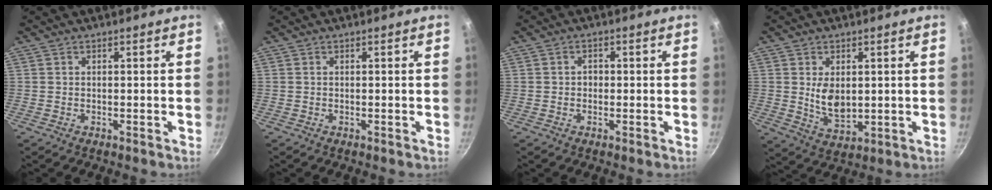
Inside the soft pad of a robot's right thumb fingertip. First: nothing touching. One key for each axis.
{"total": 0.0}
{"total": 1.6, "fx": -0.2, "fy": 1.4, "fz": 0.9, "tx": -0.009, "ty": 0.004, "tz": -0.006}
{"total": 6.8, "fx": 1.0, "fy": 4.2, "fz": 5.3, "tx": -0.082, "ty": -0.021, "tz": 0.029}